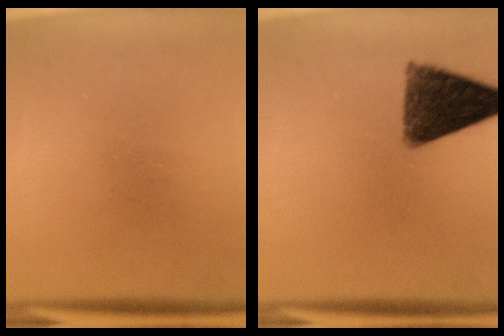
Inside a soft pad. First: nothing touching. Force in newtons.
{"total": 11.5}